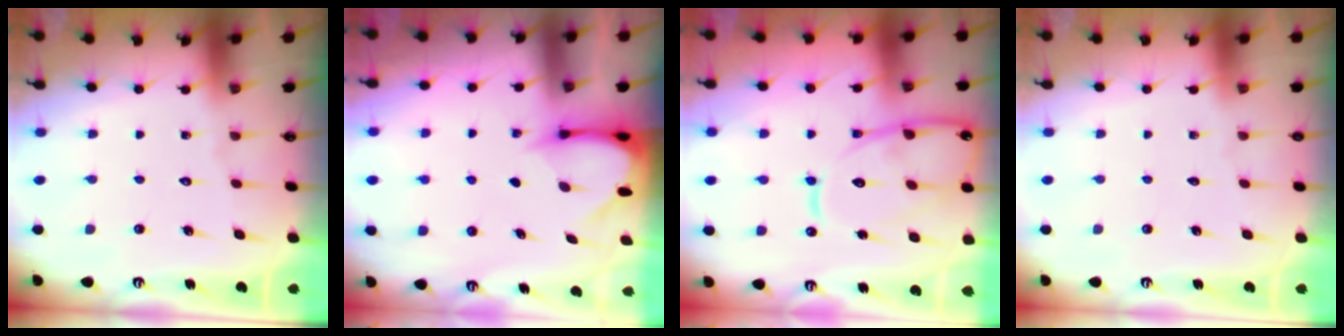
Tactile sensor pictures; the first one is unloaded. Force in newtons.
{"total": 3.4, "press": 3.4, "slide": 0.3}
{"total": 15.4, "press": 15.3, "slide": 1.5}
{"total": 0.0}